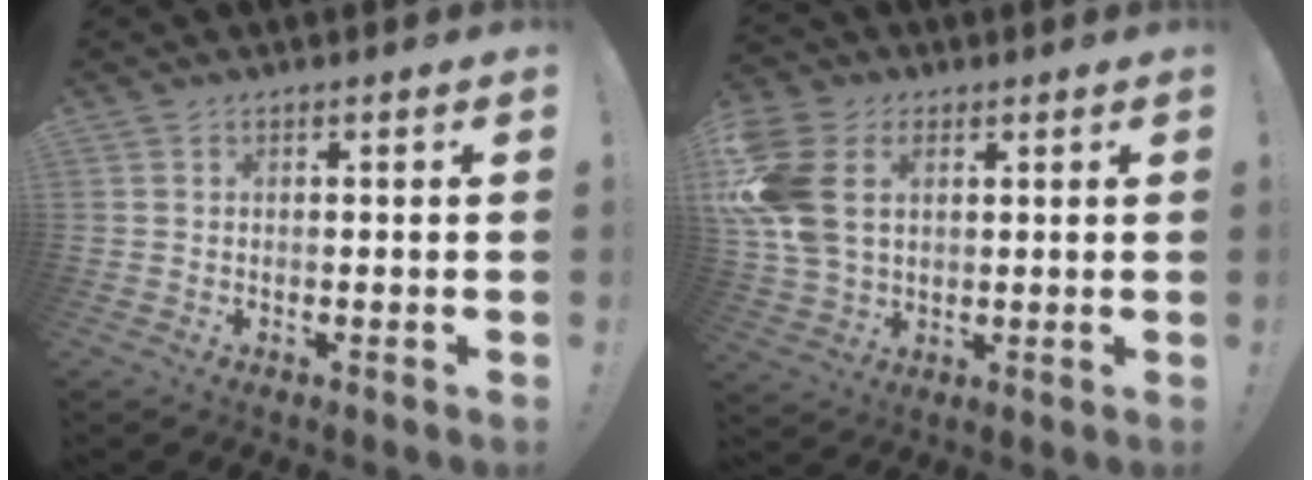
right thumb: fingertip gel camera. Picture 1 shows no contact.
{"total": 15.2, "force": [4.0, 10.7, 9.9], "torque": [-0.202, -0.013, 0.078]}